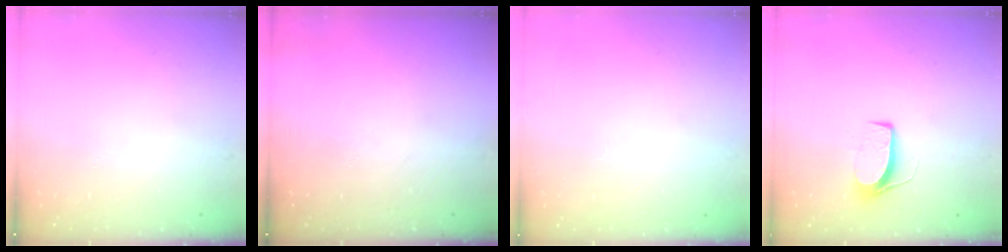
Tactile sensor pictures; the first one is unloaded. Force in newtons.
{"total": 0.0}
{"total": 0.0}
{"total": 7.0, "press": 7.0, "slide": 0.4}